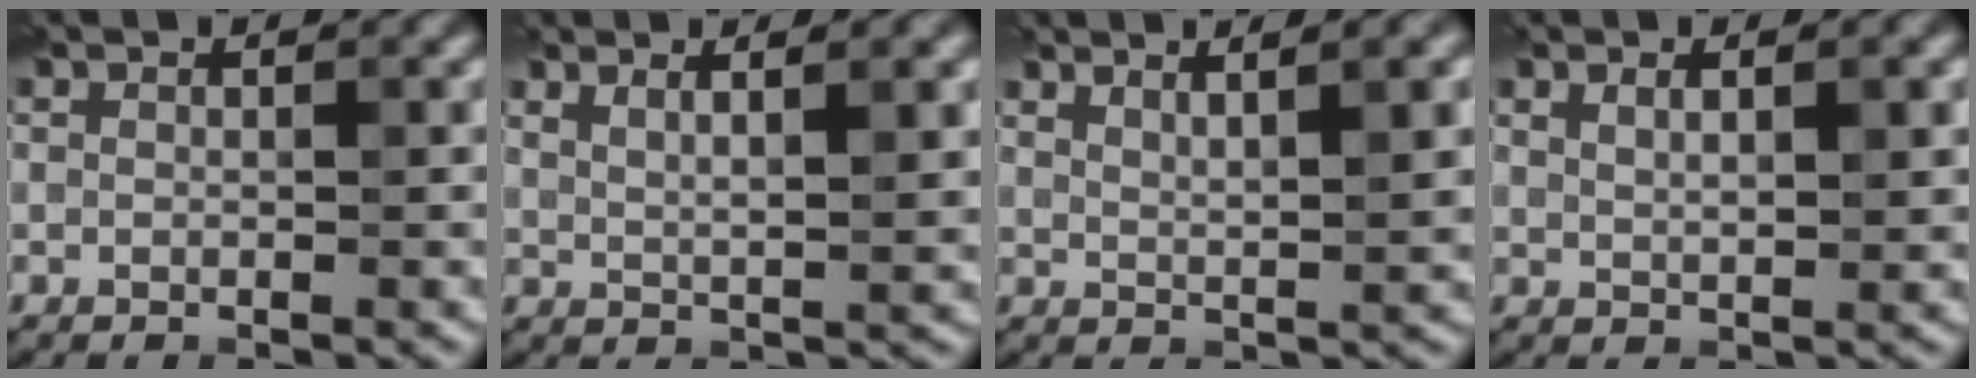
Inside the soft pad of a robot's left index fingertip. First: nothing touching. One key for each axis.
{"total": 3.9, "fx": 2.1, "fy": 1.0, "fz": 3.1, "tx": -0.036, "ty": 0.001, "tz": 0.034}
{"total": 4.6, "fx": 2.6, "fy": 1.0, "fz": 3.7, "tx": -0.039, "ty": 0.007, "tz": 0.040}
{"total": 2.5, "fx": 1.1, "fy": 0.7, "fz": 2.1, "tx": -0.033, "ty": 0.000, "tz": 0.020}